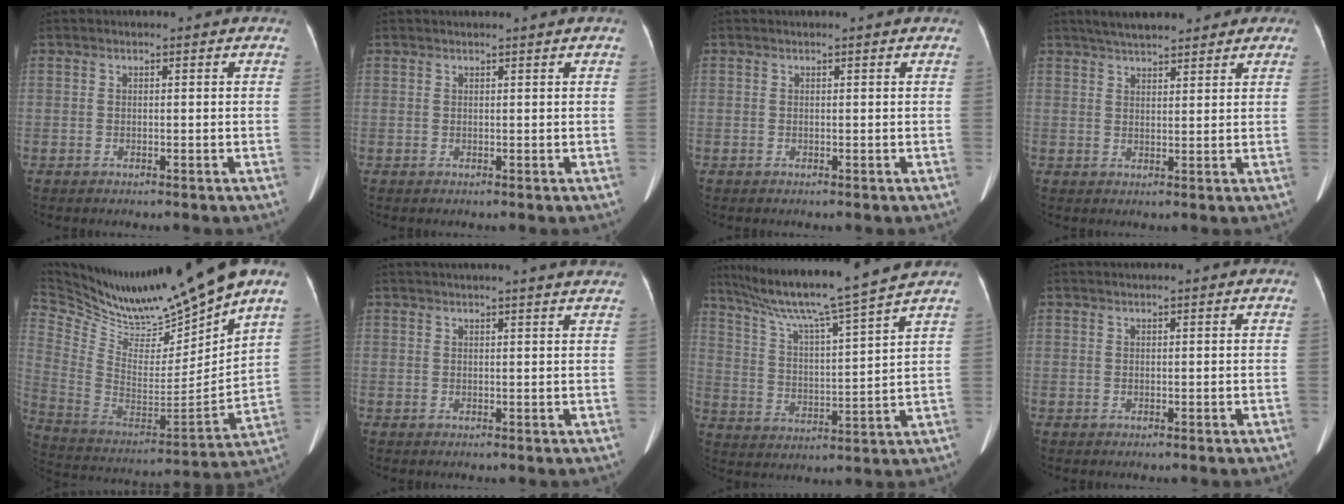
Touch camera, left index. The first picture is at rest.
{"total": 1.8, "force": [1.5, -0.5, 0.7], "torque": [-0.009, 0.007, 0.022]}
{"total": 1.2, "force": [1.1, 0.2, 0.3], "torque": [-0.007, 0.020, 0.011]}
{"total": 8.7, "force": [7.3, 2.6, 4.0], "torque": [-0.054, 0.024, 0.109]}
{"total": 19.2, "force": [17.6, 0.3, 7.9], "torque": [-0.167, -0.053, 0.318]}
{"total": 9.8, "force": [8.7, -0.4, 4.4], "torque": [-0.065, 0.021, 0.092]}
{"total": 16.0, "force": [13.5, -2.1, 8.5], "torque": [-0.152, -0.005, 0.222]}
{"total": 1.2, "force": [1.0, -0.3, 0.5], "torque": [-0.010, 0.012, 0.025]}